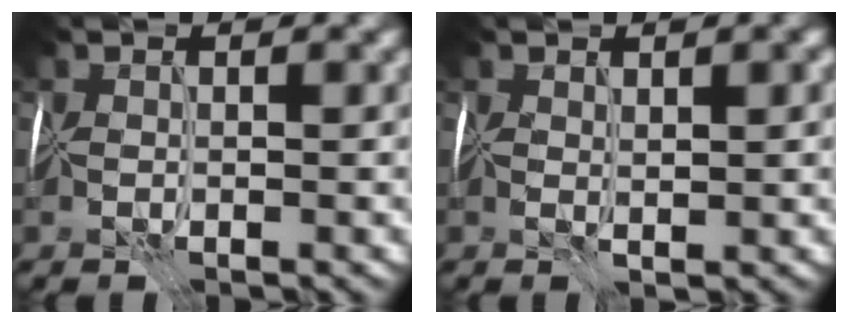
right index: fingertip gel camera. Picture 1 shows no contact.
{"total": 1.2, "force": [0.6, 0.6, 0.9], "torque": [-0.016, 0.001, 0.013]}